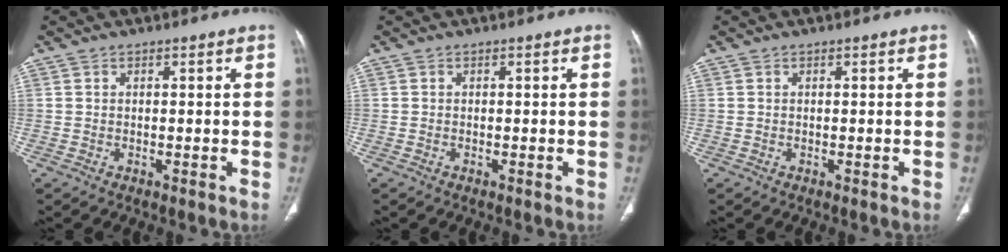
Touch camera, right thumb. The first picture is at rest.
{"total": 0.0}
{"total": 0.0}